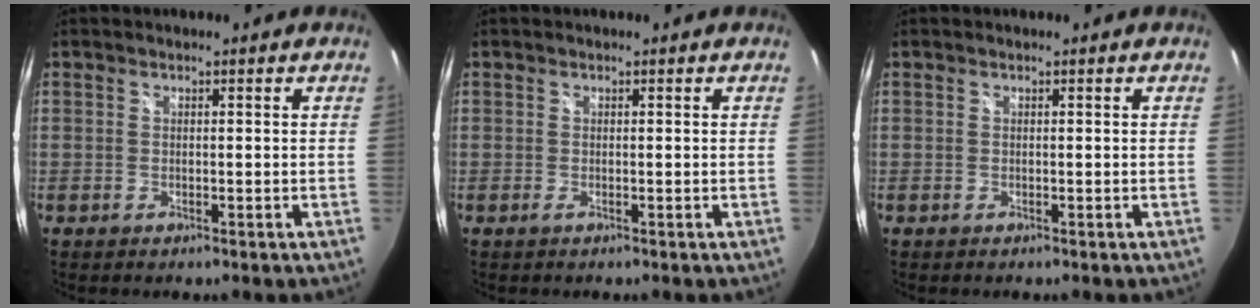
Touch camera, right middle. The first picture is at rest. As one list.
[{"total": 0.0}, {"total": 0.0}]